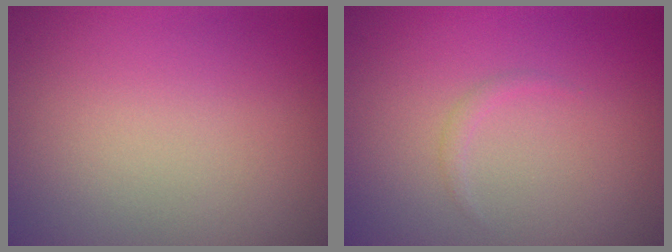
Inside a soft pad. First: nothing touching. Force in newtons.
{"total": 0.5, "press": 0.5, "slide": 0.1}